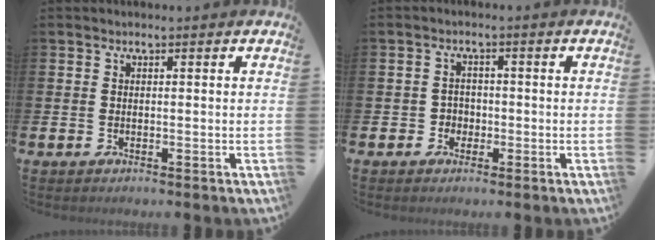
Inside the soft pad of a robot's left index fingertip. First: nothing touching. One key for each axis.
{"total": 2.0, "fx": -0.8, "fy": 1.8, "fz": 0.3, "tx": -0.005, "ty": 0.002, "tz": -0.023}